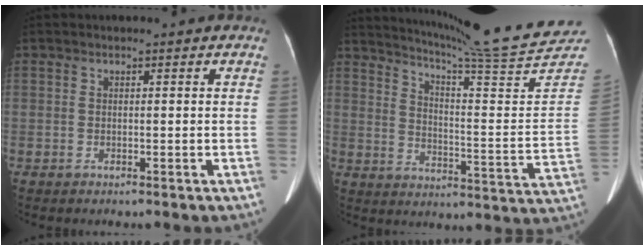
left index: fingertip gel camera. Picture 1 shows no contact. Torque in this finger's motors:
{"motor_torque": [-0.62, -1.52, -0.06, 0.01]}